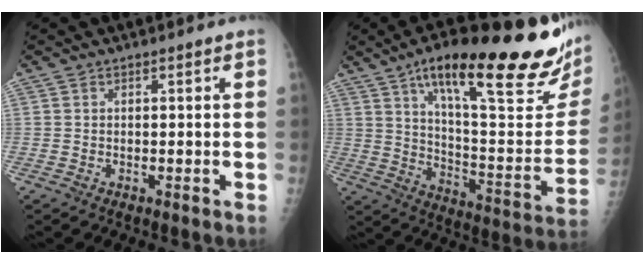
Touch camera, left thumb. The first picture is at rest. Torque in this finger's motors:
{"motor_torque": [1.42, 1.11, 1.48, -1.29, 0.27]}